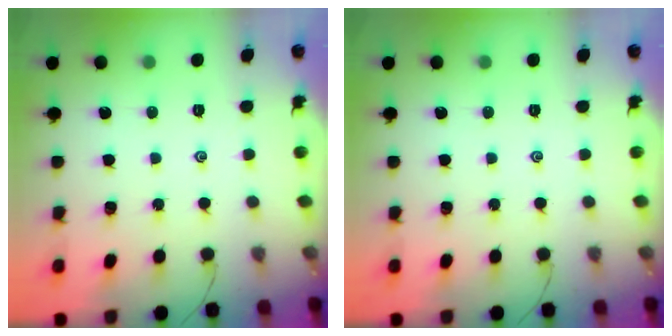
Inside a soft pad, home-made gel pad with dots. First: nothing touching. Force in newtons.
{"total": 0.0}